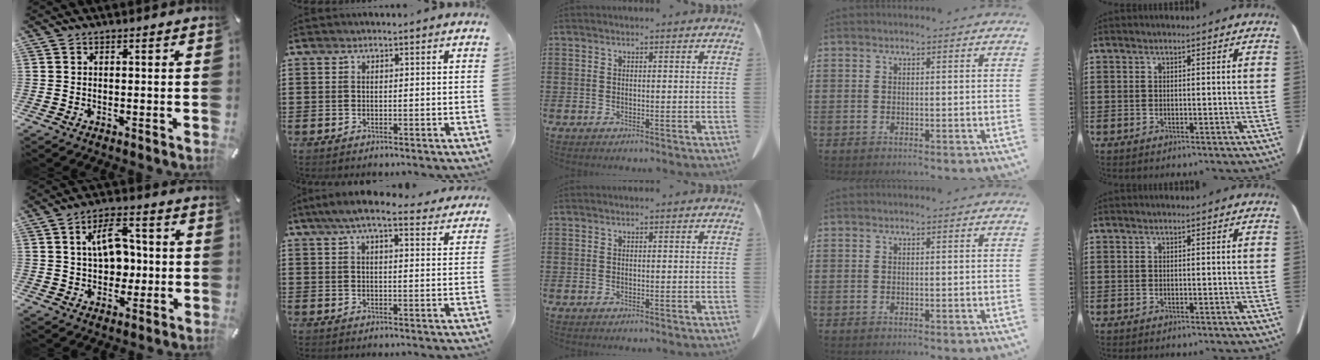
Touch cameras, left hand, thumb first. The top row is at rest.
{"thumb": {"total": 10.6, "force": [1.0, 7.5, 7.3], "torque": [-0.111, 0.006, 0.016]}, "index": {"total": 6.6, "force": [5.4, 0.7, 3.8], "torque": [-0.087, -0.011, 0.096]}}